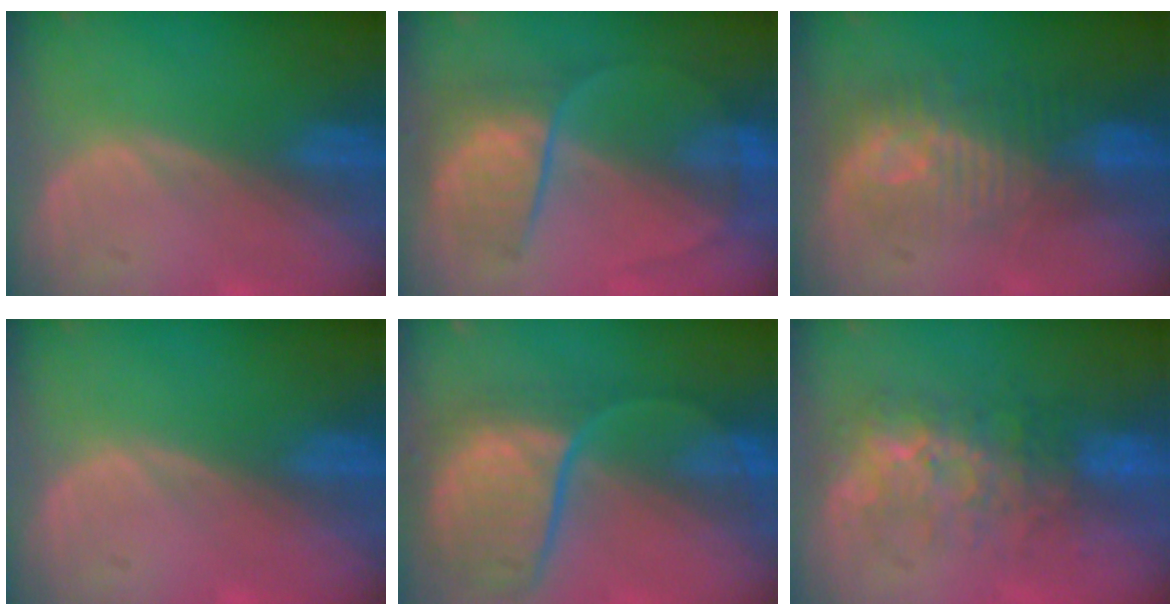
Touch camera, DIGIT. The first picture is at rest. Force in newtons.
{"total": 6.7, "press": 6.5, "slide": 1.6}
{"total": 9.7, "press": 8.9, "slide": 3.9}
{"total": 0.0}
{"total": 10.0, "press": 9.3, "slide": 3.7}
{"total": 8.1, "press": 7.9, "slide": 1.8}